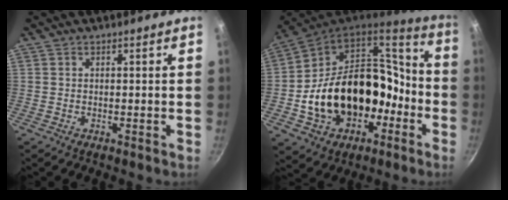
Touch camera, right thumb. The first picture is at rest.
{"total": 25.6, "force": [-5.9, 18.7, 16.4], "torque": [-0.246, 0.076, -0.075]}